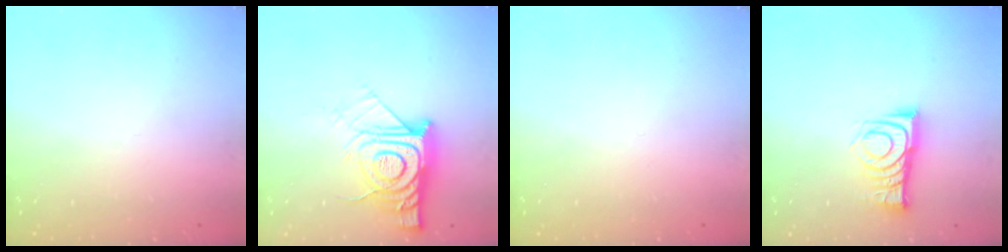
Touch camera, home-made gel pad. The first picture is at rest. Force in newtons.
{"total": 15.3, "press": 15.2, "slide": 1.1}
{"total": 0.0}
{"total": 9.7, "press": 9.7, "slide": 0.4}